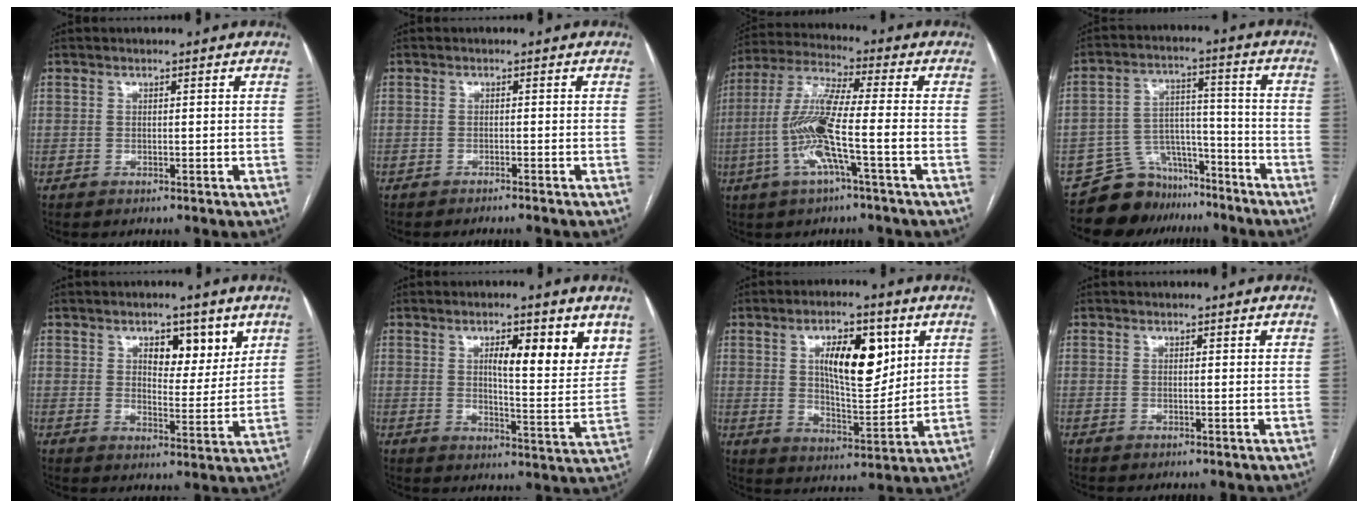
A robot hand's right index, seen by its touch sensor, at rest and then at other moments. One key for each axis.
{"total": 2.4, "fx": -2.1, "fy": -0.6, "fz": 1.0, "tx": -0.007, "ty": 0.004, "tz": -0.028}
{"total": 11.8, "fx": -3.1, "fy": 0.4, "fz": 11.4, "tx": -0.238, "ty": 0.005, "tz": -0.068}
{"total": 9.1, "fx": -7.9, "fy": 4.5, "fz": 0.2, "tx": 0.003, "ty": 0.054, "tz": -0.131}
{"total": 7.2, "fx": 3.7, "fy": 3.3, "fz": 5.2, "tx": -0.066, "ty": 0.001, "tz": 0.055}
{"total": 11.1, "fx": 5.1, "fy": 2.3, "fz": 9.6, "tx": -0.129, "ty": -0.004, "tz": 0.072}
{"total": 12.0, "fx": 4.2, "fy": 4.4, "fz": 10.4, "tx": -0.169, "ty": 0.006, "tz": 0.076}
{"total": 0.6, "fx": 0.5, "fy": 0.1, "fz": 0.3, "tx": -0.003, "ty": 0.001, "tz": 0.004}